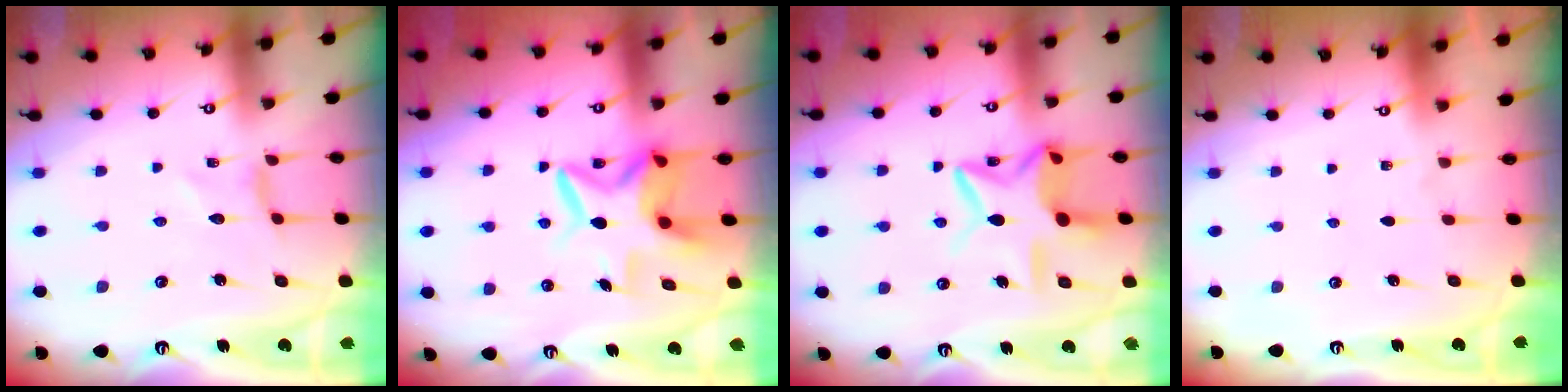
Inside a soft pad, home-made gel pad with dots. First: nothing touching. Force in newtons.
{"total": 9.4, "press": 9.4, "slide": 1.0}
{"total": 12.1, "press": 12.0, "slide": 0.9}
{"total": 0.0}